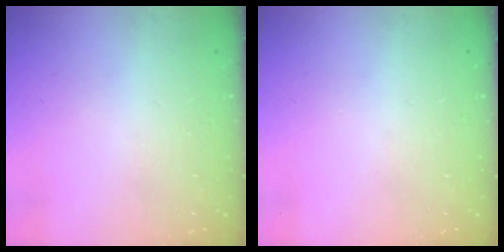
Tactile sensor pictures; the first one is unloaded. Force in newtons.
{"total": 0.0}